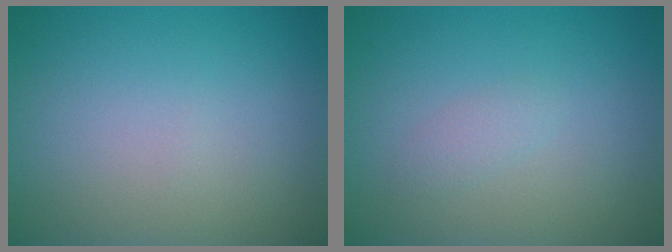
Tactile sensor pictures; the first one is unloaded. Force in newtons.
{"total": 1.1, "press": 1.1, "slide": 0.1}